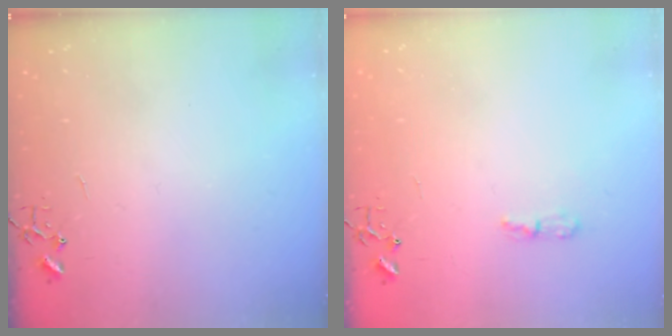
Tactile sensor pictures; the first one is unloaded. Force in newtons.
{"total": 4.7, "press": 4.7, "slide": 0.7}